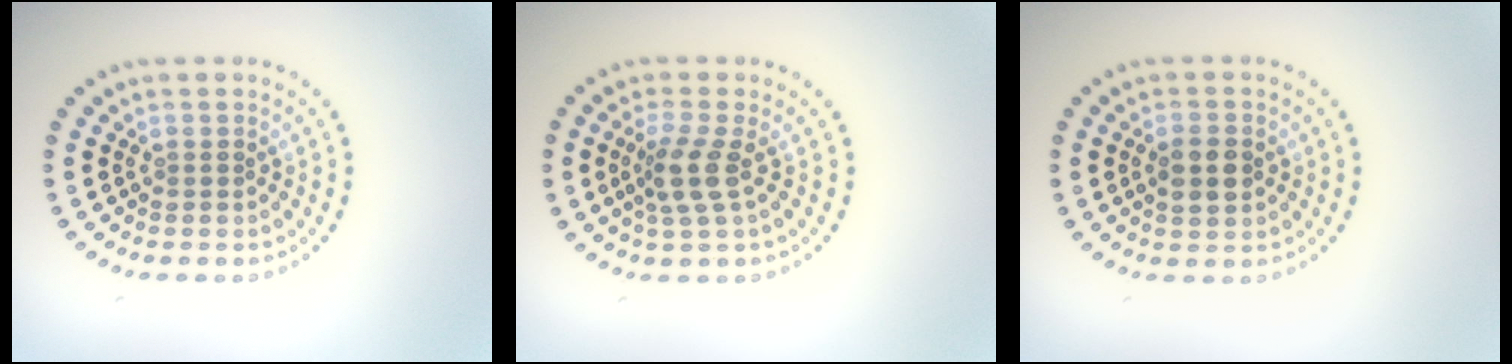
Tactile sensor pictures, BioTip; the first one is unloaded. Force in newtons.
{"total": 2.7, "press": 2.0, "slide": 1.8}
{"total": 2.4, "press": 2.4, "slide": 0.1}